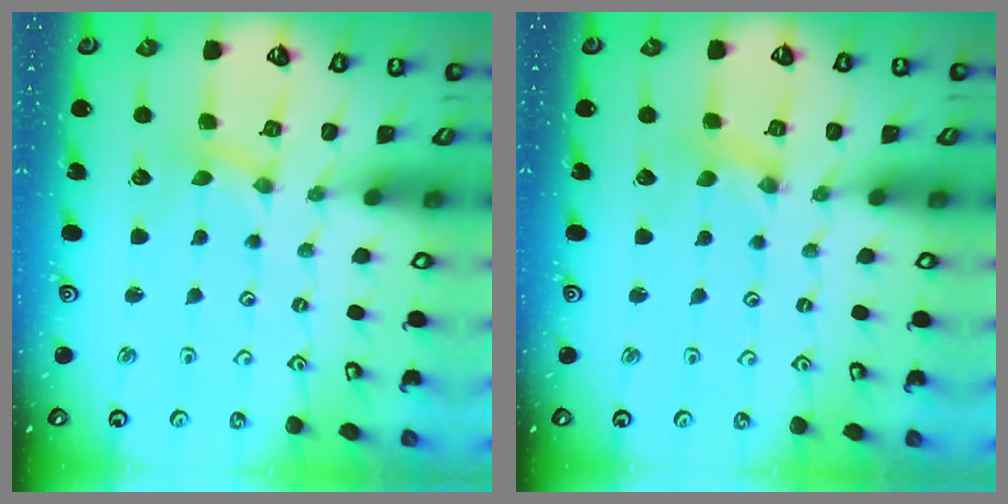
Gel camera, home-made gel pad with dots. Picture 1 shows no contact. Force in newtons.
{"total": 0.0}